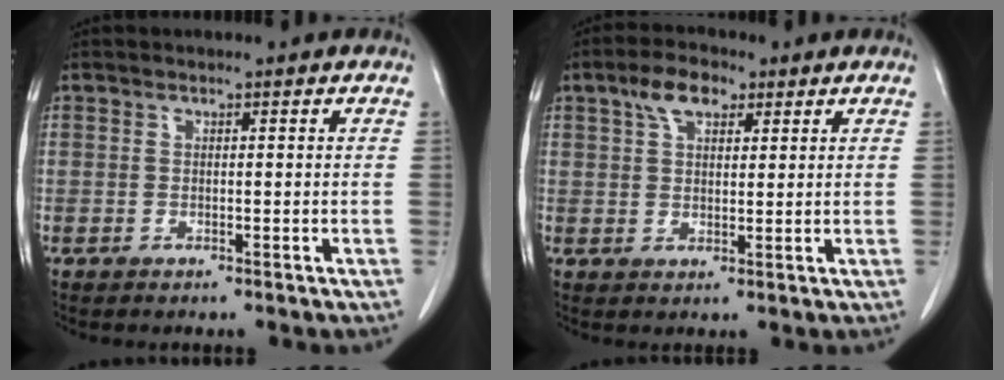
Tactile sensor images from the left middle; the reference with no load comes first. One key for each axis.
{"total": 5.4, "fx": 3.0, "fy": 2.6, "fz": 3.6, "tx": -0.074, "ty": 0.017, "tz": 0.055}